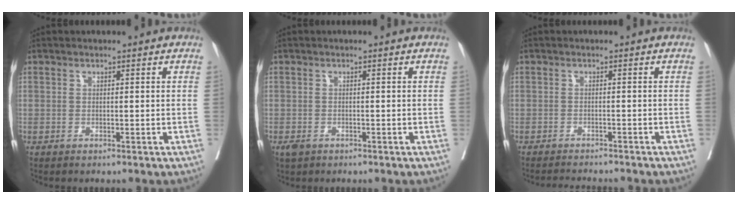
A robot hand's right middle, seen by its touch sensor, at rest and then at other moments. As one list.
[{"total": 1.9, "force": [-1.2, 1.3, 0.8], "torque": [-0.018, -0.002, -0.013]}, {"total": 6.1, "force": [-5.8, 0.4, 1.9], "torque": [-0.017, -0.010, -0.078]}]